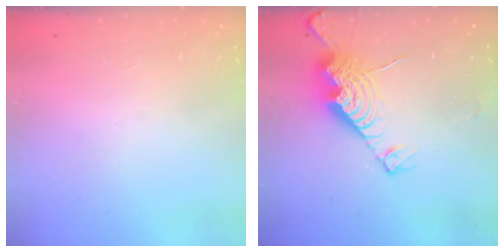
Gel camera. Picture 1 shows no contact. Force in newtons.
{"total": 13.6, "press": 13.6, "slide": 1.3}